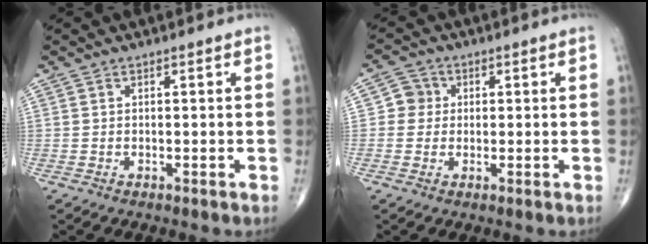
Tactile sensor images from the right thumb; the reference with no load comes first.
{"total": 3.7, "force": [0.3, 3.6, 0.7], "torque": [0.013, 0.007, -0.002]}